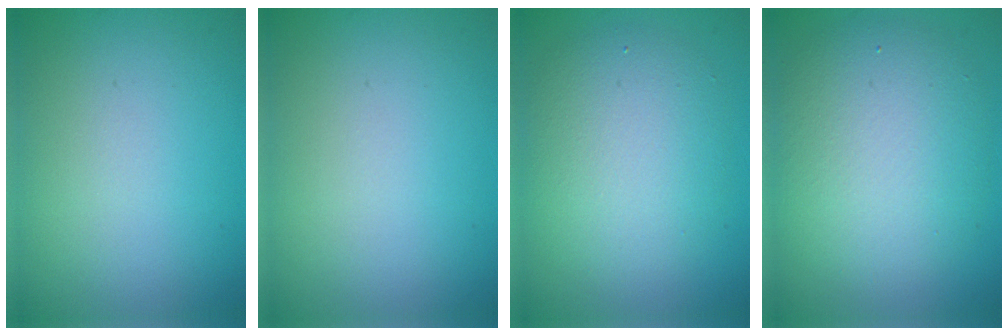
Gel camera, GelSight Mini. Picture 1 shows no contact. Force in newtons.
{"total": 0.0}
{"total": 5.6, "press": 5.6, "slide": 0.3}
{"total": 7.1, "press": 7.1, "slide": 0.6}